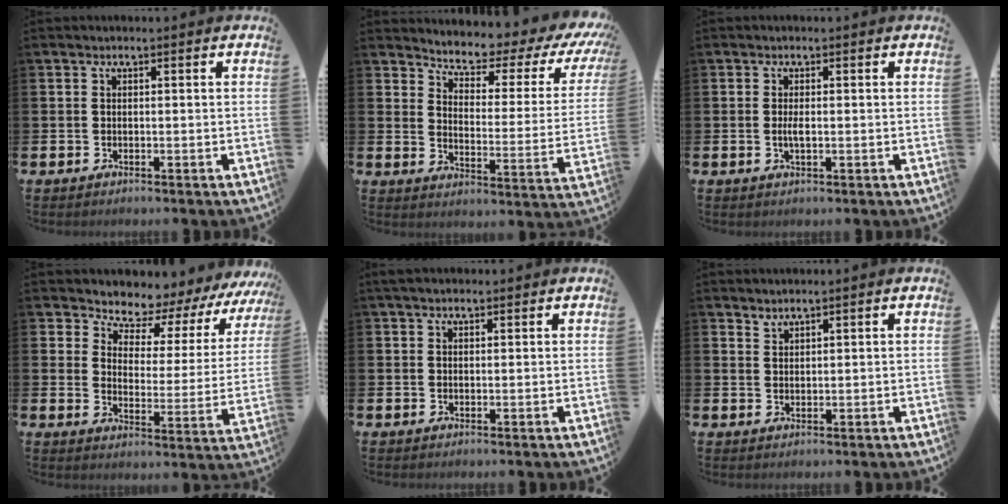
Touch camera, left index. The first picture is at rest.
{"total": 4.9, "force": [4.6, 1.2, 1.1], "torque": [-0.041, -0.048, 0.069]}
{"total": 1.4, "force": [0.0, 0.4, 1.3], "torque": [-0.019, -0.002, -0.003]}
{"total": 6.5, "force": [6.2, 1.8, 0.3], "torque": [-0.027, -0.067, 0.101]}
{"total": 1.6, "force": [1.3, 0.7, 0.6], "torque": [-0.001, 0.002, 0.021]}
{"total": 1.7, "force": [1.7, 0.2, -0.2], "torque": [0.007, -0.006, 0.031]}